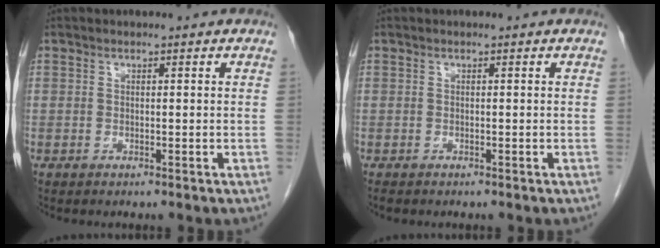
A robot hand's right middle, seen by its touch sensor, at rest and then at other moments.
{"total": 0.7, "force": [-0.6, 0.2, 0.2], "torque": [-0.009, -0.001, -0.009]}